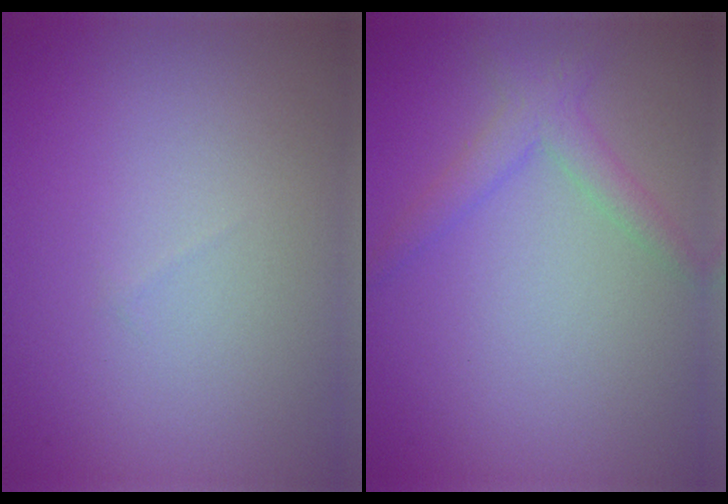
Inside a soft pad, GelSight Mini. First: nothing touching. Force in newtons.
{"total": 2.3, "press": 2.3, "slide": 0.1}